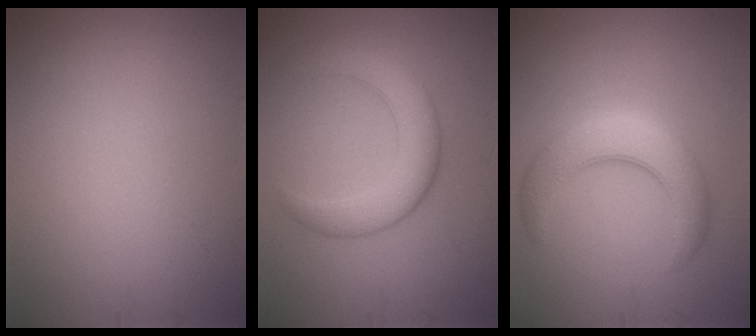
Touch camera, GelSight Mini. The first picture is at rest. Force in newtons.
{"total": 4.4, "press": 4.4, "slide": 0.3}
{"total": 5.0, "press": 5.0, "slide": 0.1}